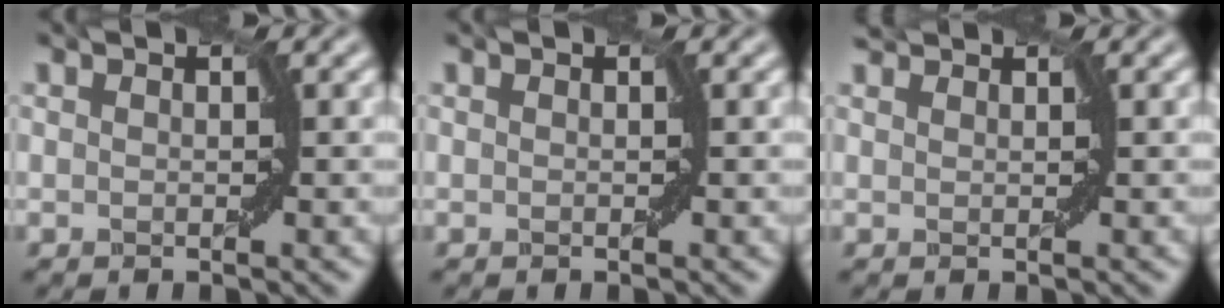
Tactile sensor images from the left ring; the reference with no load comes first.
{"total": 0.0}
{"total": 0.9, "force": [0.9, 0.1, 0.1], "torque": [-0.006, 0.001, 0.016]}